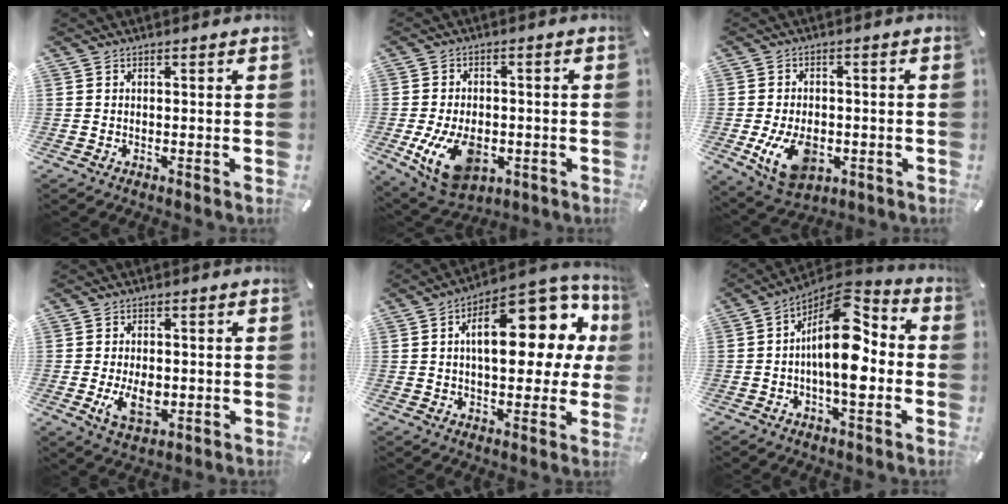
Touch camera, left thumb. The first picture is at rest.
{"total": 12.6, "force": [-3.4, 8.3, 8.9], "torque": [-0.173, -0.001, -0.057]}
{"total": 10.8, "force": [-2.8, 7.2, 7.5], "torque": [-0.131, -0.002, -0.048]}
{"total": 6.9, "force": [-1.1, 4.4, 5.2], "torque": [-0.097, -0.009, -0.020]}
{"total": 20.6, "force": [6.2, 10.5, 16.6], "torque": [-0.218, -0.040, 0.099]}
{"total": 15.7, "force": [-0.5, 7.5, 13.8], "torque": [-0.250, -0.020, -0.013]}